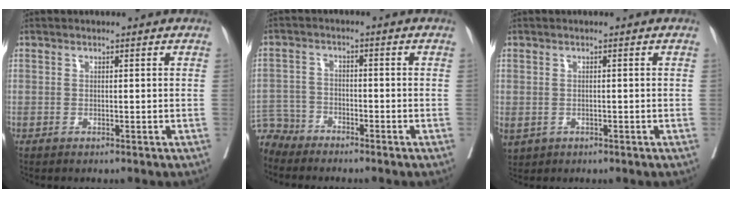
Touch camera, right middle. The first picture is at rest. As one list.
[{"total": 5.2, "force": [-4.9, 1.6, -0.9], "torque": [0.020, -0.002, -0.099]}, {"total": 5.1, "force": [-2.0, 4.1, 2.4], "torque": [-0.075, -0.005, -0.020]}]